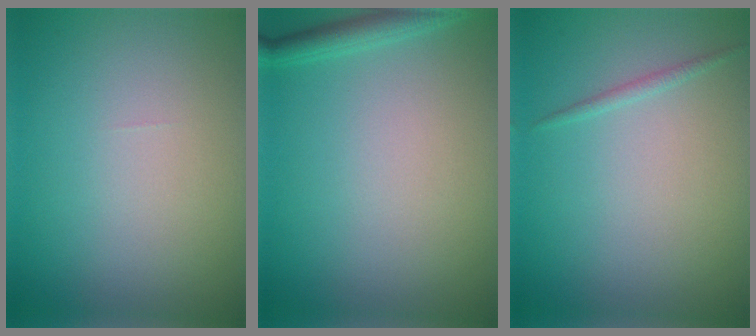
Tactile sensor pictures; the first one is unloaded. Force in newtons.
{"total": 1.9, "press": 1.9, "slide": 0.1}
{"total": 0.7, "press": 0.7, "slide": 0.0}